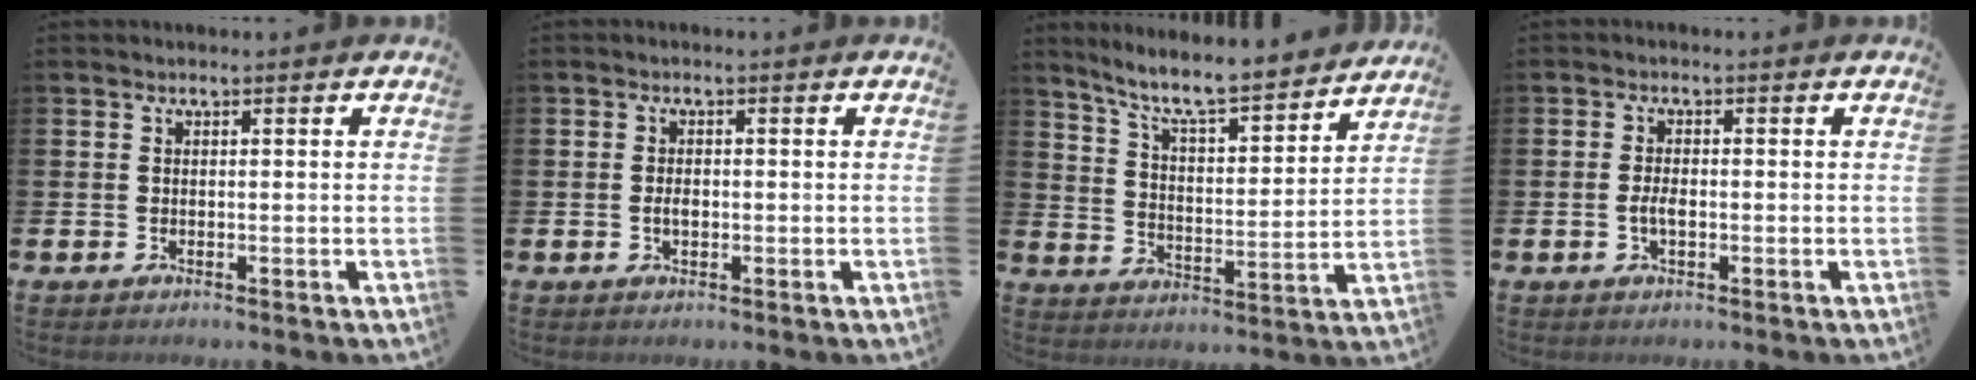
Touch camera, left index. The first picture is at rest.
{"total": 1.5, "force": [-0.2, 0.9, 1.2], "torque": [-0.020, 0.004, -0.006]}
{"total": 8.4, "force": [7.7, 0.8, 3.1], "torque": [-0.086, -0.061, 0.130]}
{"total": 2.0, "force": [-0.4, 0.9, 1.7], "torque": [-0.029, 0.000, -0.009]}